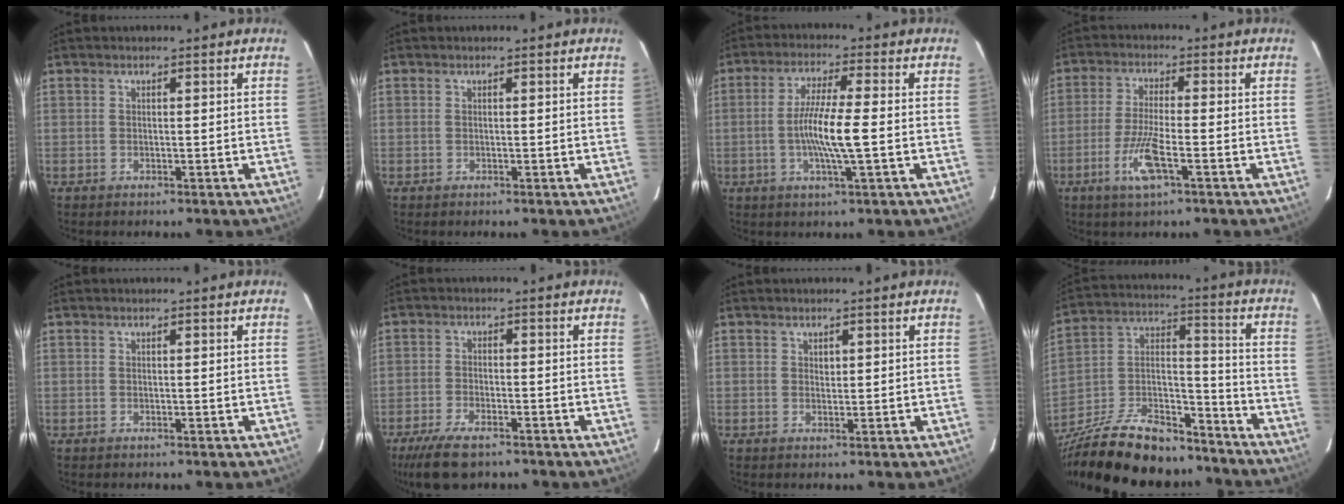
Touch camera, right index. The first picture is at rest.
{"total": 0.0}
{"total": 8.2, "force": [-1.1, 0.1, 8.2], "torque": [-0.158, -0.005, -0.025]}
{"total": 6.8, "force": [-3.0, 0.7, 6.1], "torque": [-0.124, -0.011, -0.058]}
{"total": 0.0}
{"total": 7.6, "force": [-5.6, 2.3, 4.6], "torque": [-0.086, -0.016, -0.095]}
{"total": 0.9, "force": [0.4, 0.6, 0.5], "torque": [-0.006, -0.002, 0.007]}
{"total": 23.2, "force": [-20.1, 6.3, 9.8], "torque": [-0.204, 0.001, -0.341]}